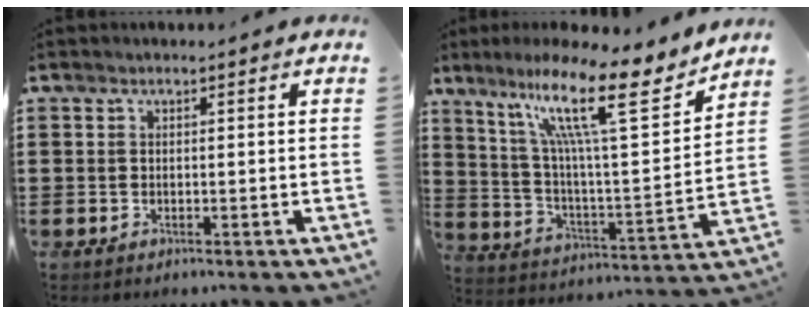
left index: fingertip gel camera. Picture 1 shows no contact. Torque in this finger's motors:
{"motor_torque": [1.87, -0.27, 1.00, 0.21]}